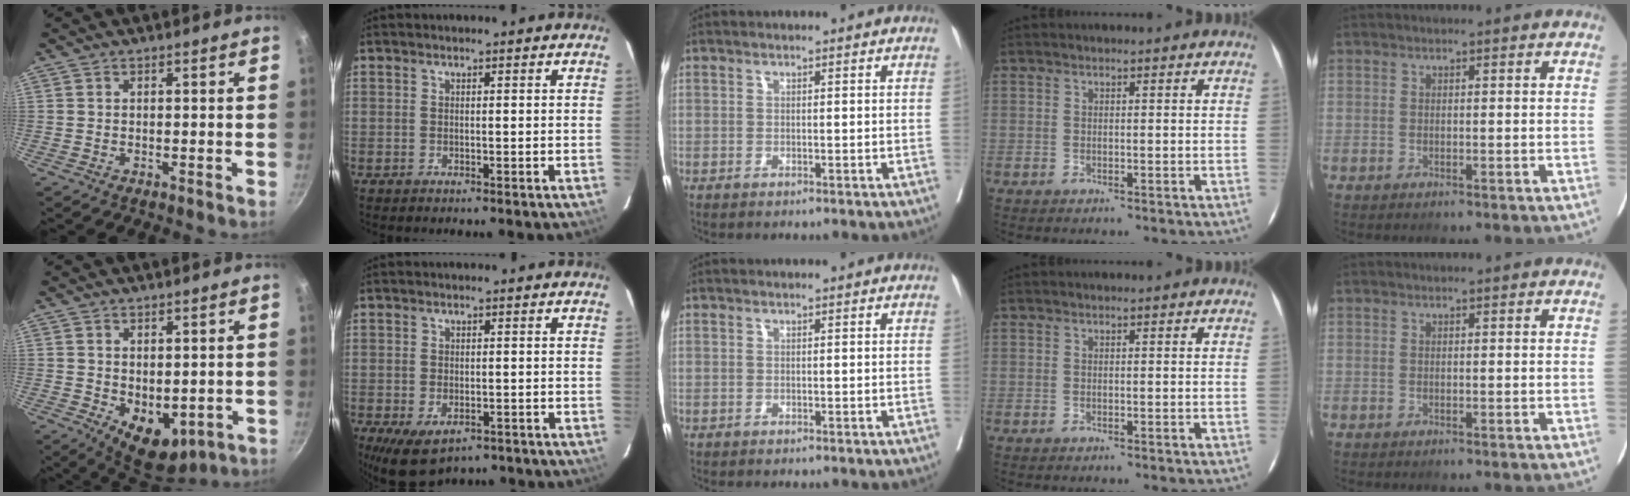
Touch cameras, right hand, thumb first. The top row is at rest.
{"thumb": {"total": 9.8, "force": [-2.4, 5.7, 7.6], "torque": [-0.089, -0.009, -0.013]}, "index": {"total": 7.4, "force": [-4.5, 4.0, 4.4], "torque": [-0.080, -0.011, -0.064]}}